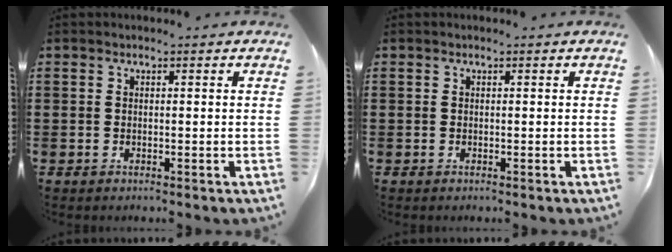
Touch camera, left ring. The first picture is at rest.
{"total": 0.0}